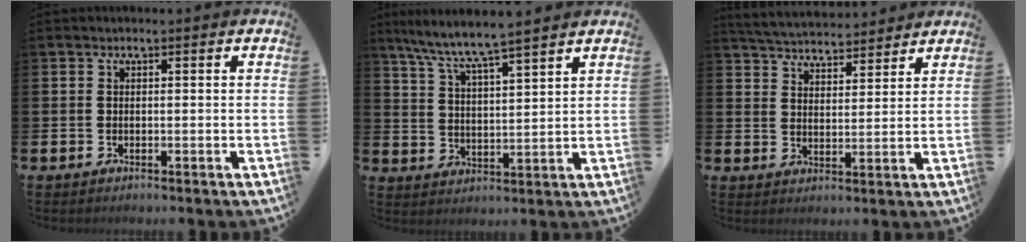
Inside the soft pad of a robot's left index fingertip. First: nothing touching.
{"total": 6.7, "force": [6.4, -0.5, 2.0], "torque": [-0.066, -0.041, 0.109]}
{"total": 5.0, "force": [5.0, 0.8, 0.2], "torque": [-0.028, -0.027, 0.090]}